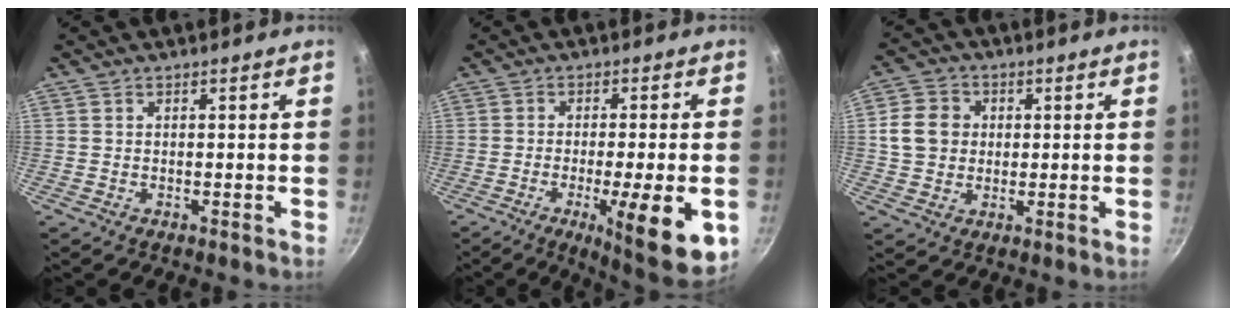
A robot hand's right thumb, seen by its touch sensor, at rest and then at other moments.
{"total": 13.9, "force": [-4.4, 2.7, 12.9], "torque": [-0.174, 0.003, -0.058]}
{"total": 8.0, "force": [1.1, 6.9, 3.7], "torque": [-0.041, 0.005, 0.010]}